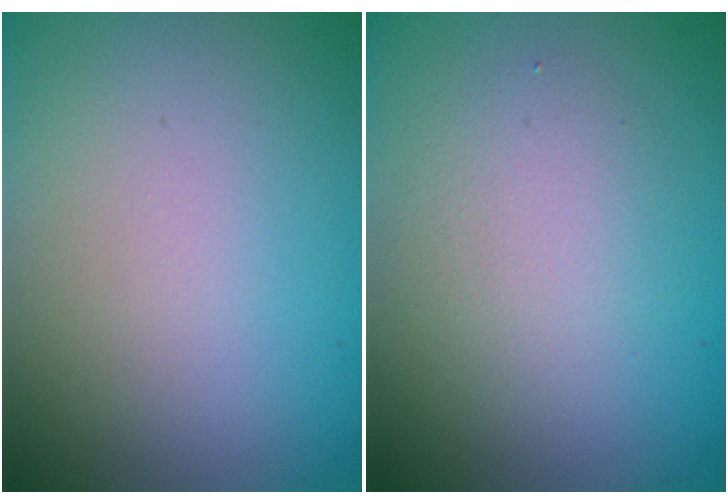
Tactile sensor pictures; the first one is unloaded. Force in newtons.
{"total": 2.6, "press": 2.6, "slide": 0.1}